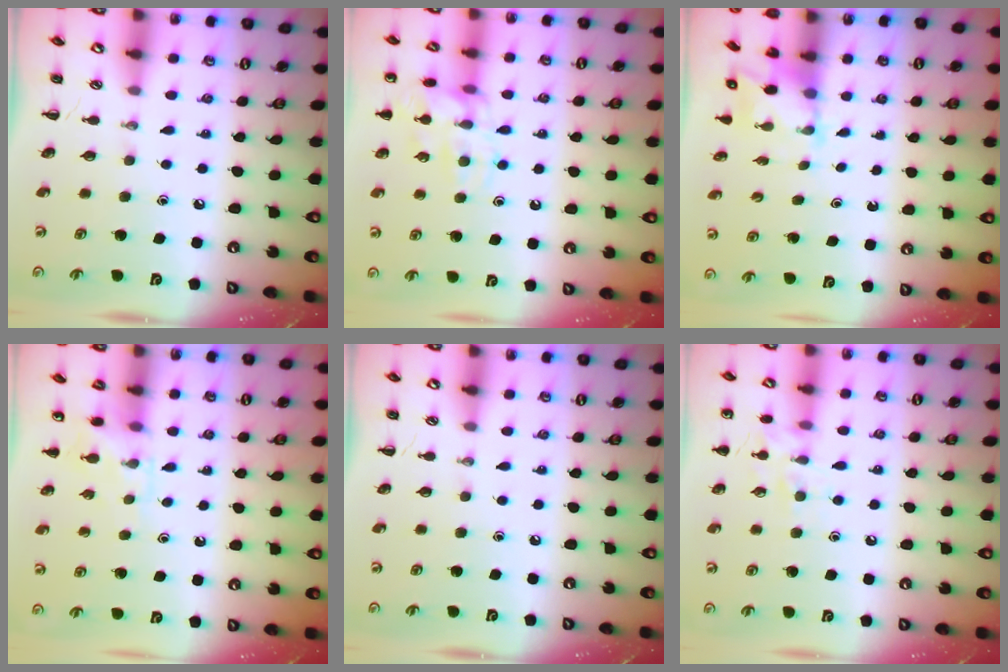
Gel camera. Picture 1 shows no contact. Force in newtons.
{"total": 13.3, "press": 13.3, "slide": 1.1}
{"total": 2.4, "press": 2.3, "slide": 0.8}
{"total": 6.0, "press": 5.7, "slide": 1.8}
{"total": 0.0}
{"total": 9.1, "press": 9.0, "slide": 1.5}